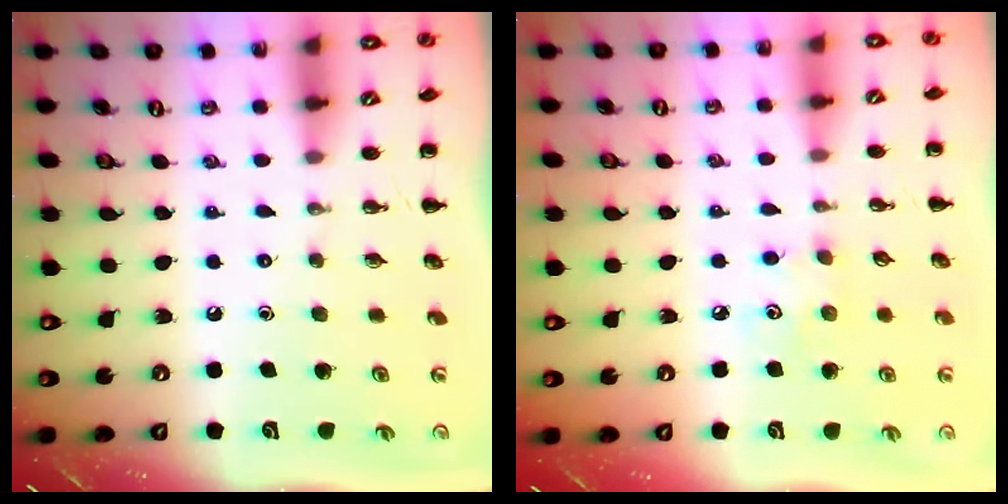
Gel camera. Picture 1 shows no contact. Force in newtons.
{"total": 3.8, "press": 3.7, "slide": 1.0}